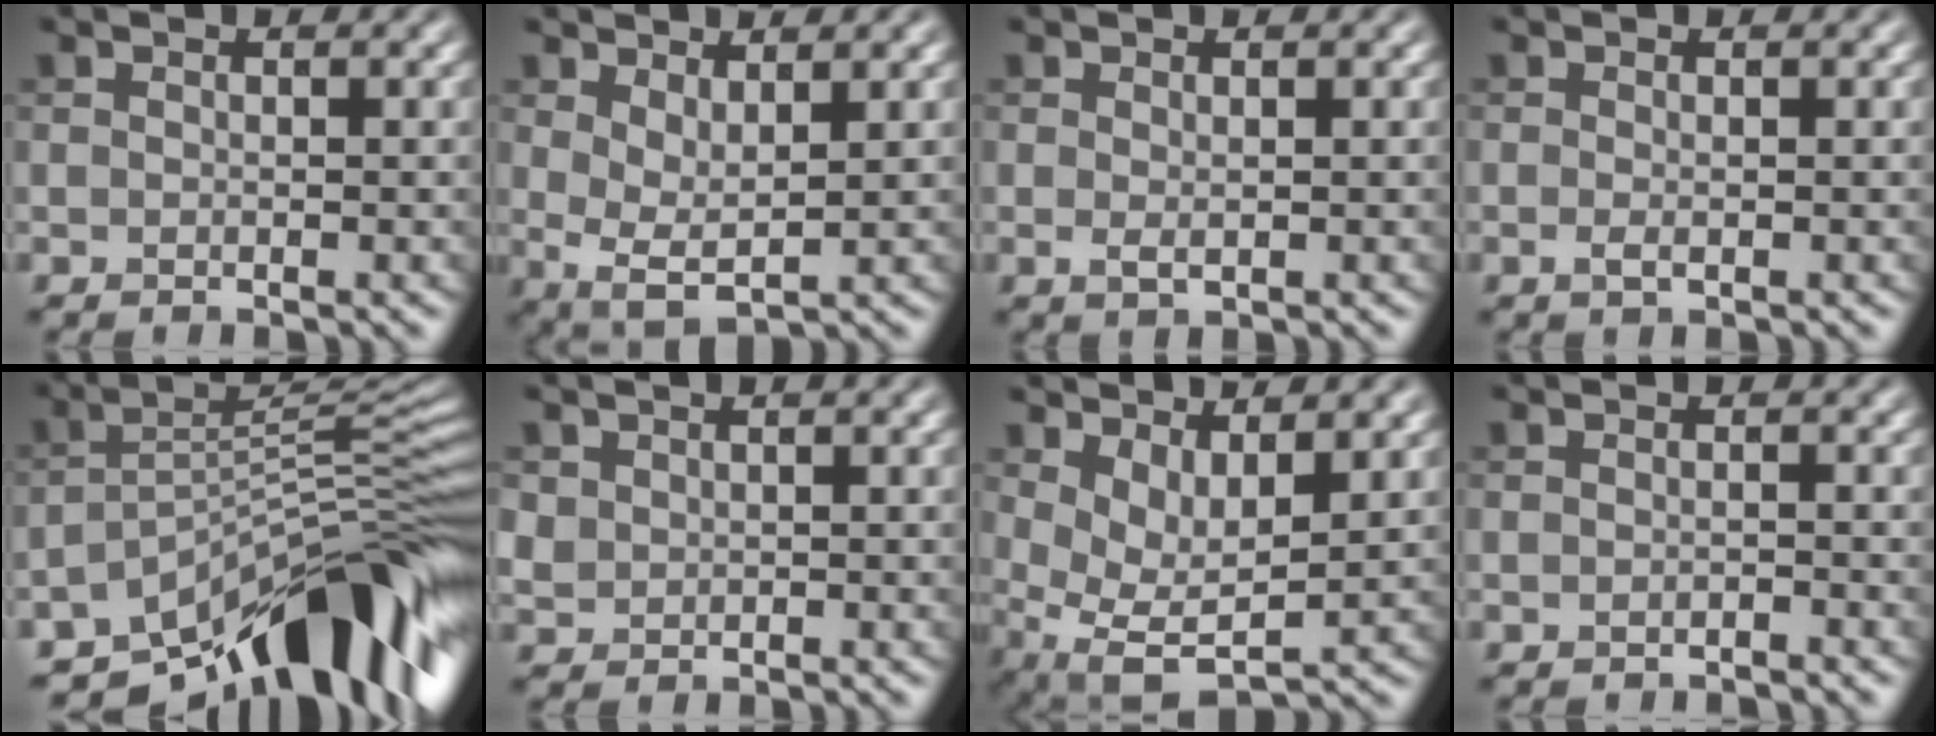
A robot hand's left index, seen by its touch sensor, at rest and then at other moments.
{"total": 2.9, "force": [1.1, 1.0, 2.5], "torque": [-0.048, -0.009, 0.023]}
{"total": 1.0, "force": [0.1, 0.5, 0.9], "torque": [-0.015, -0.003, 0.004]}
{"total": 0.9, "force": [-0.2, 0.3, 0.8], "torque": [-0.018, -0.003, -0.005]}
{"total": 12.4, "force": [-8.4, 3.7, 8.3], "torque": [-0.112, 0.012, -0.141]}
{"total": 1.2, "force": [0.4, 1.2, 0.1], "torque": [0.002, -0.004, 0.008]}
{"total": 4.8, "force": [1.4, 2.2, 4.0], "torque": [-0.082, -0.015, 0.031]}
{"total": 0.9, "force": [-0.8, 0.1, 0.3], "torque": [-0.001, 0.001, -0.015]}